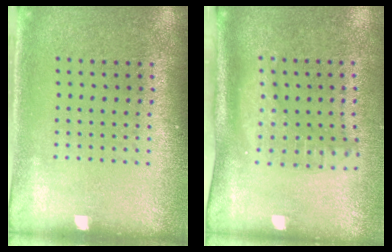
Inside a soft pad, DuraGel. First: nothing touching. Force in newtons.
{"total": 2.0, "press": 1.6, "slide": 1.3}